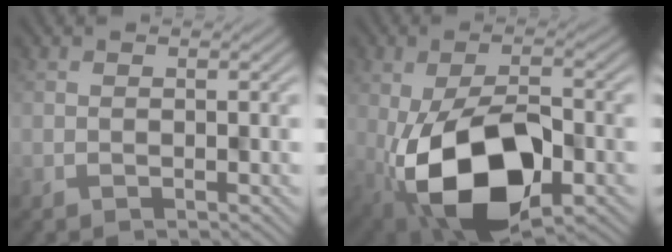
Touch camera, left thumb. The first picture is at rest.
{"total": 15.7, "force": [-4.8, 8.4, 12.3], "torque": [-0.223, -0.031, -0.076]}